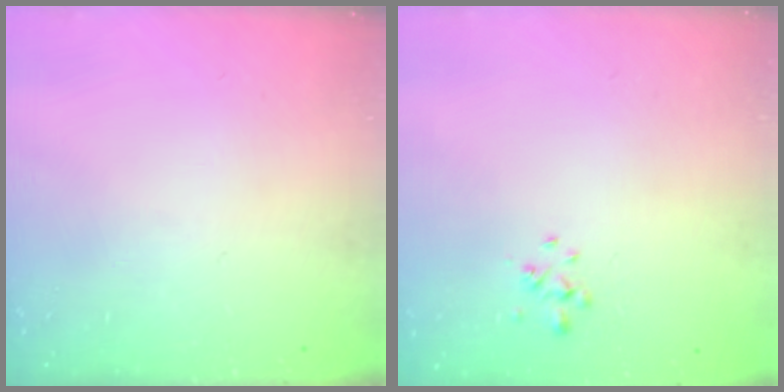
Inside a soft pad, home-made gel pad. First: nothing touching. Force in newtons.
{"total": 0.8, "press": 0.6, "slide": 0.4}